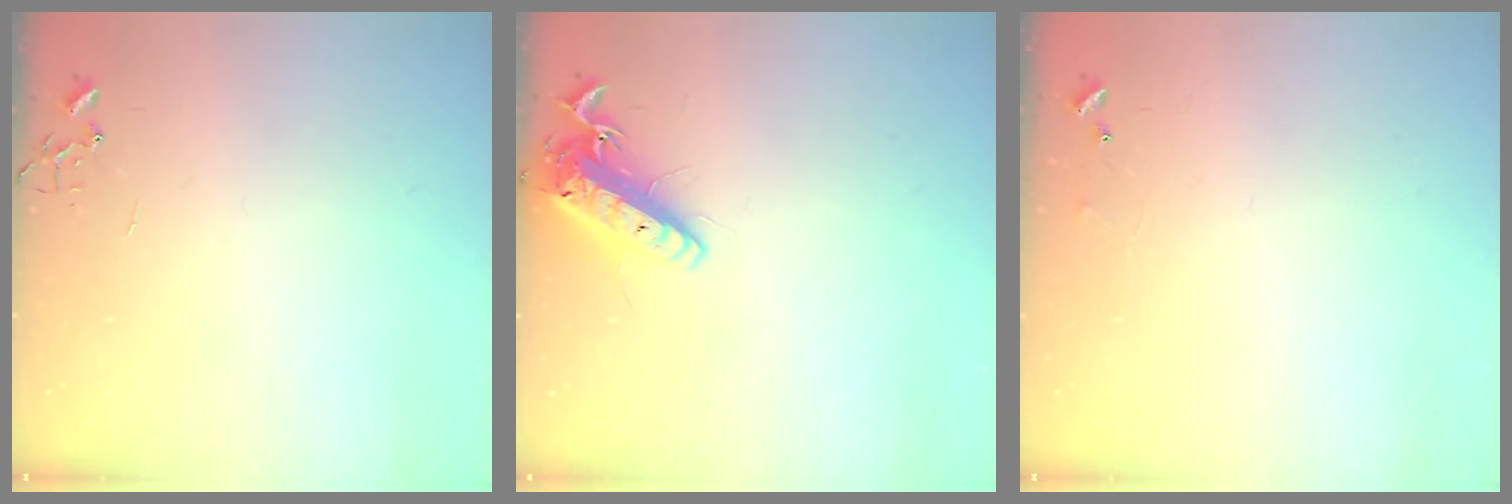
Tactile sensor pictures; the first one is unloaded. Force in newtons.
{"total": 14.0, "press": 13.8, "slide": 2.7}
{"total": 6.4, "press": 6.3, "slide": 0.5}